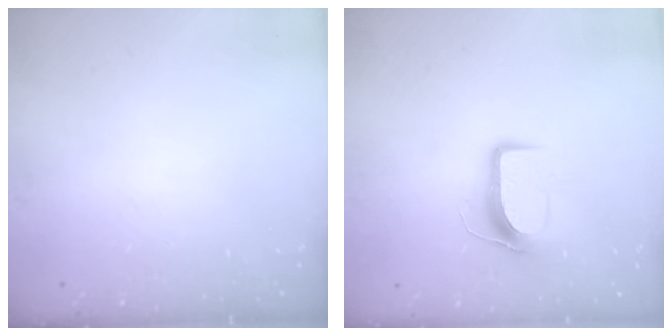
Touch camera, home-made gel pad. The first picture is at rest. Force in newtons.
{"total": 8.7, "press": 8.6, "slide": 0.5}